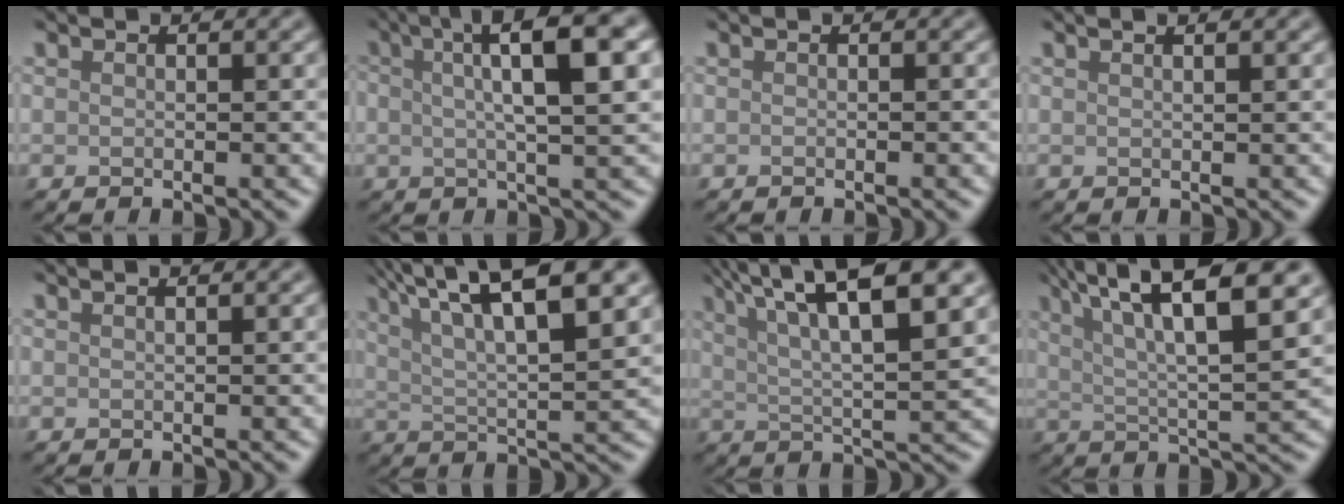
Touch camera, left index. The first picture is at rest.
{"total": 8.0, "force": [2.3, 1.9, 7.5], "torque": [-0.086, 0.020, 0.027]}
{"total": 0.6, "force": [-0.3, 0.1, 0.5], "torque": [-0.006, -0.001, -0.007]}
{"total": 2.3, "force": [1.4, 1.0, 1.6], "torque": [-0.003, 0.002, -0.006]}
{"total": 1.4, "force": [0.9, 0.5, 0.9], "torque": [-0.007, 0.000, 0.003]}
{"total": 10.9, "force": [6.0, 2.9, 8.7], "torque": [-0.125, 0.024, 0.081]}
{"total": 10.7, "force": [5.8, 2.6, 8.6], "torque": [-0.128, 0.024, 0.086]}
{"total": 11.6, "force": [5.8, 2.8, 9.6], "torque": [-0.146, 0.022, 0.089]}